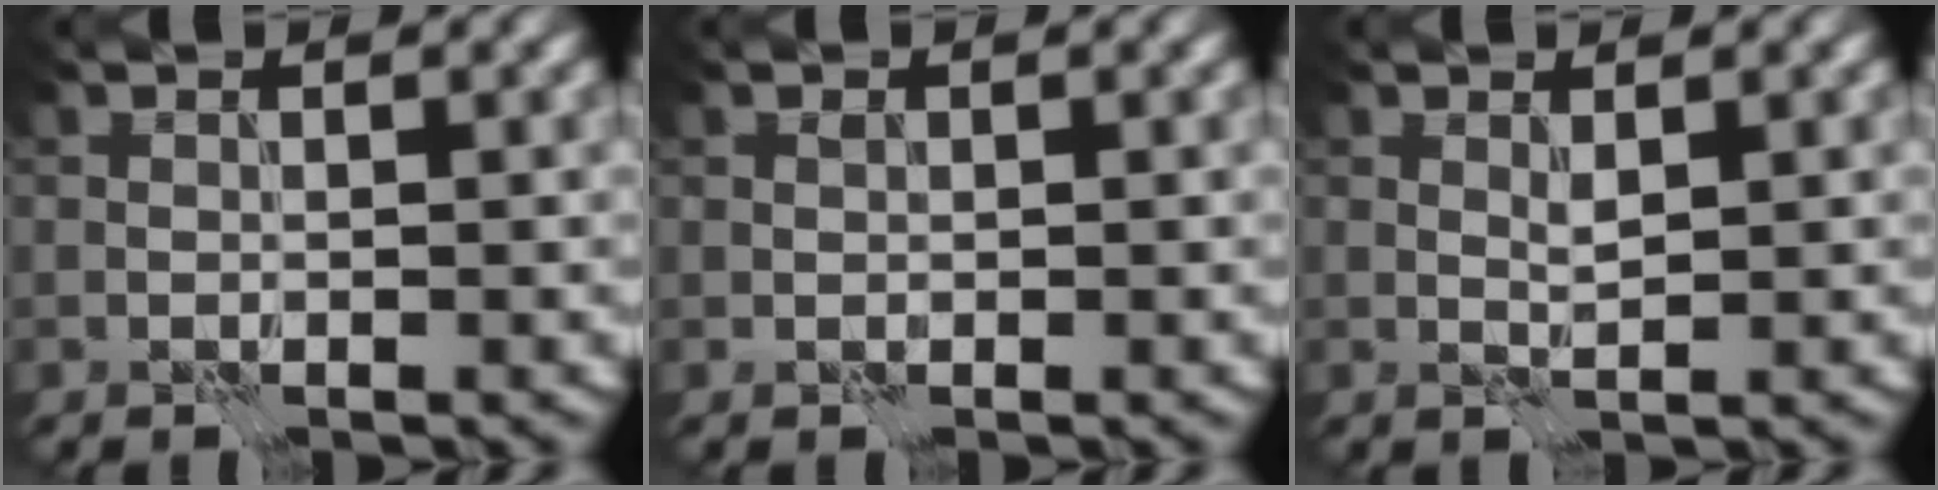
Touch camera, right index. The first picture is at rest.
{"total": 0.7, "force": [0.2, 0.5, 0.4], "torque": [-0.007, 0.000, 0.003]}
{"total": 0.9, "force": [0.6, 0.0, 0.6], "torque": [-0.017, -0.002, 0.012]}